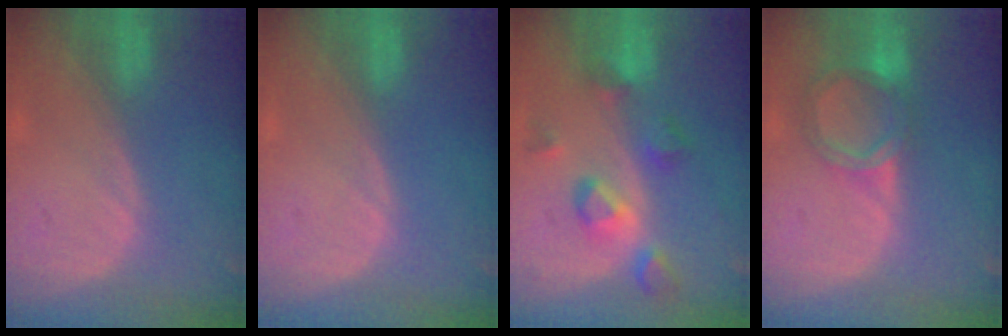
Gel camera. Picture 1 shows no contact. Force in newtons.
{"total": 0.0}
{"total": 6.6, "press": 6.6, "slide": 0.7}
{"total": 6.4, "press": 5.7, "slide": 2.9}